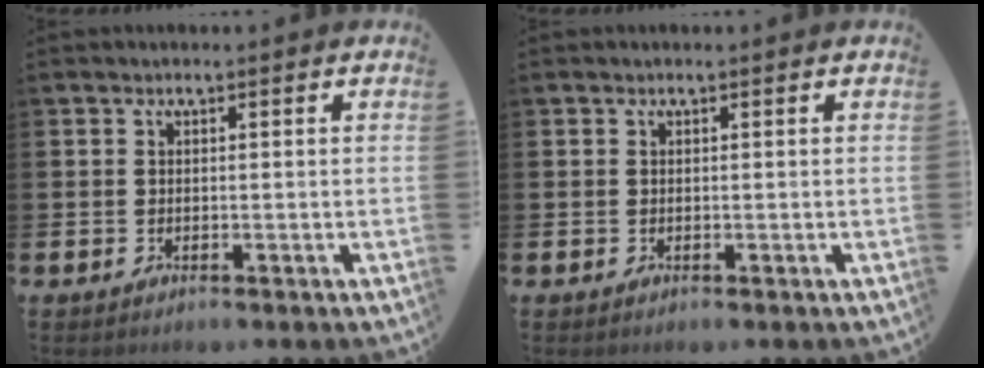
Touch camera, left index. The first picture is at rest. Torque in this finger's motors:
{"motor_torque": [0.07, 0.01, -0.07, 0.00]}